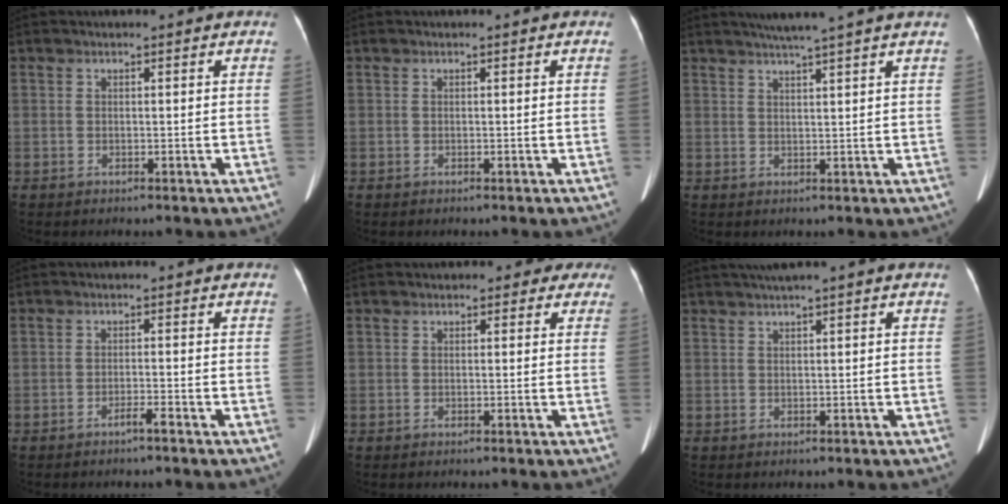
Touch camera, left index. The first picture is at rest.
{"total": 0.0}
{"total": 6.1, "force": [5.0, -1.4, 3.3], "torque": [-0.049, 0.013, 0.071]}
{"total": 1.5, "force": [-1.2, -0.2, 0.8], "torque": [-0.015, 0.001, -0.021]}
{"total": 3.3, "force": [2.3, 2.2, 0.8], "torque": [0.012, 0.001, 0.006]}
{"total": 2.8, "force": [1.7, -0.3, 2.1], "torque": [-0.044, 0.020, 0.036]}